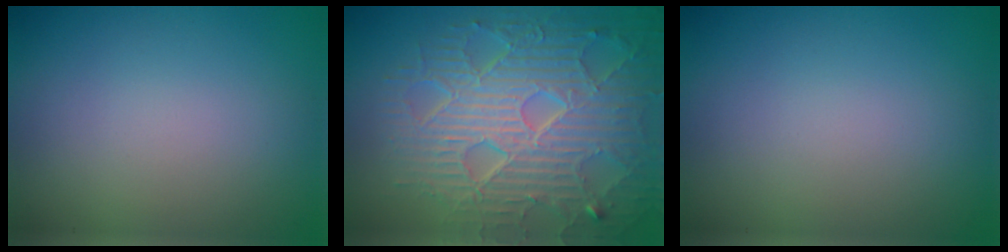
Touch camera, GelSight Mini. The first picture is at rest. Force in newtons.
{"total": 9.1, "press": 6.5, "slide": 6.4}
{"total": 0.0}